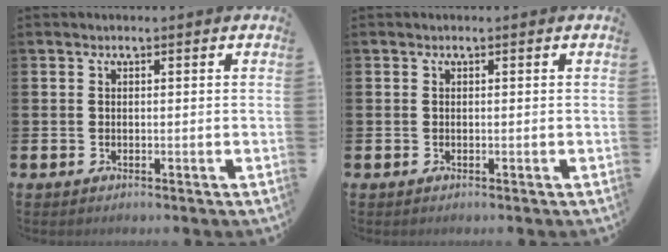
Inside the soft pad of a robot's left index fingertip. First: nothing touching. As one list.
[{"total": 0.0}]